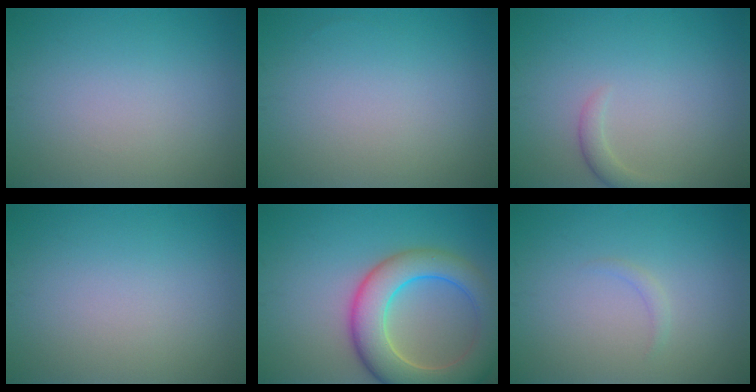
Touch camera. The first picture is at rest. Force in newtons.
{"total": 0.0}
{"total": 1.4, "press": 1.4, "slide": 0.1}
{"total": 0.0}
{"total": 8.7, "press": 8.7, "slide": 0.5}
{"total": 0.7, "press": 0.7, "slide": 0.1}